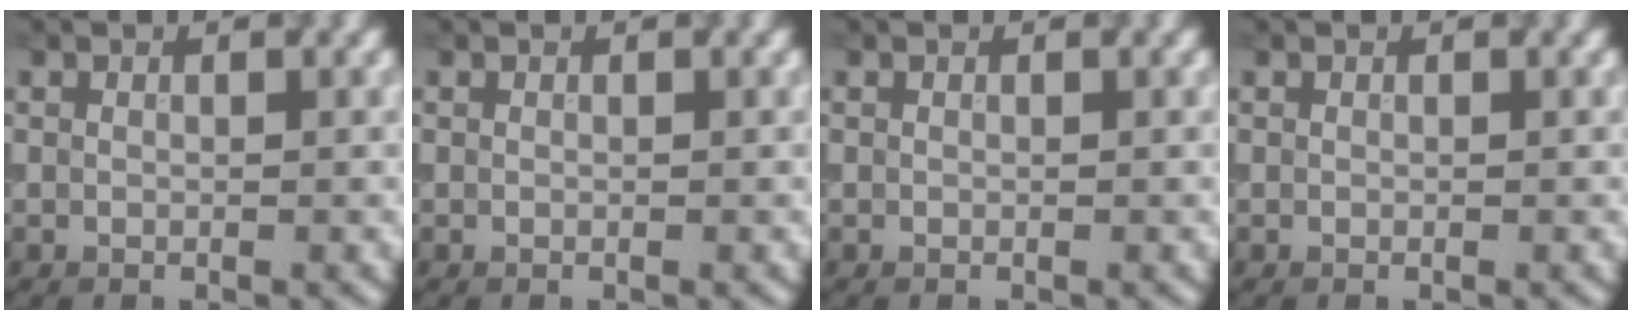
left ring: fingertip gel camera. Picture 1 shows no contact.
{"total": 0.0}
{"total": 0.0}
{"total": 0.0}